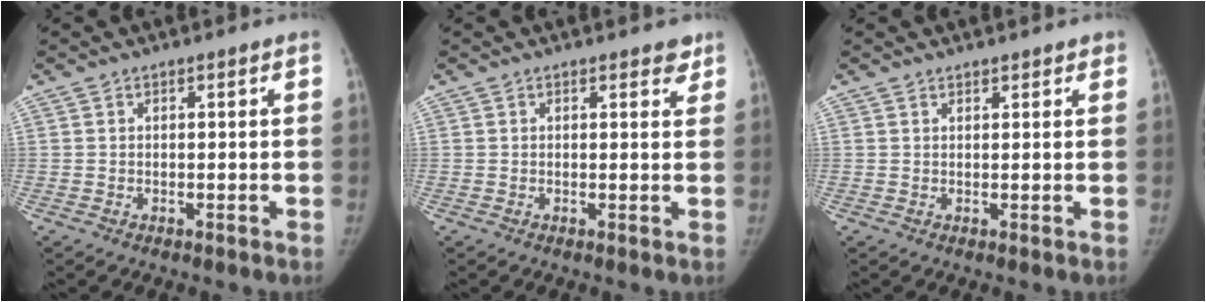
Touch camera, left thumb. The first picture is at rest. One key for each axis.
{"total": 2.1, "fx": 1.6, "fy": 1.1, "fz": 0.8, "tx": 0.012, "ty": -0.007, "tz": 0.013}
{"total": 1.6, "fx": 1.4, "fy": 0.8, "fz": 0.3, "tx": 0.012, "ty": -0.006, "tz": 0.015}